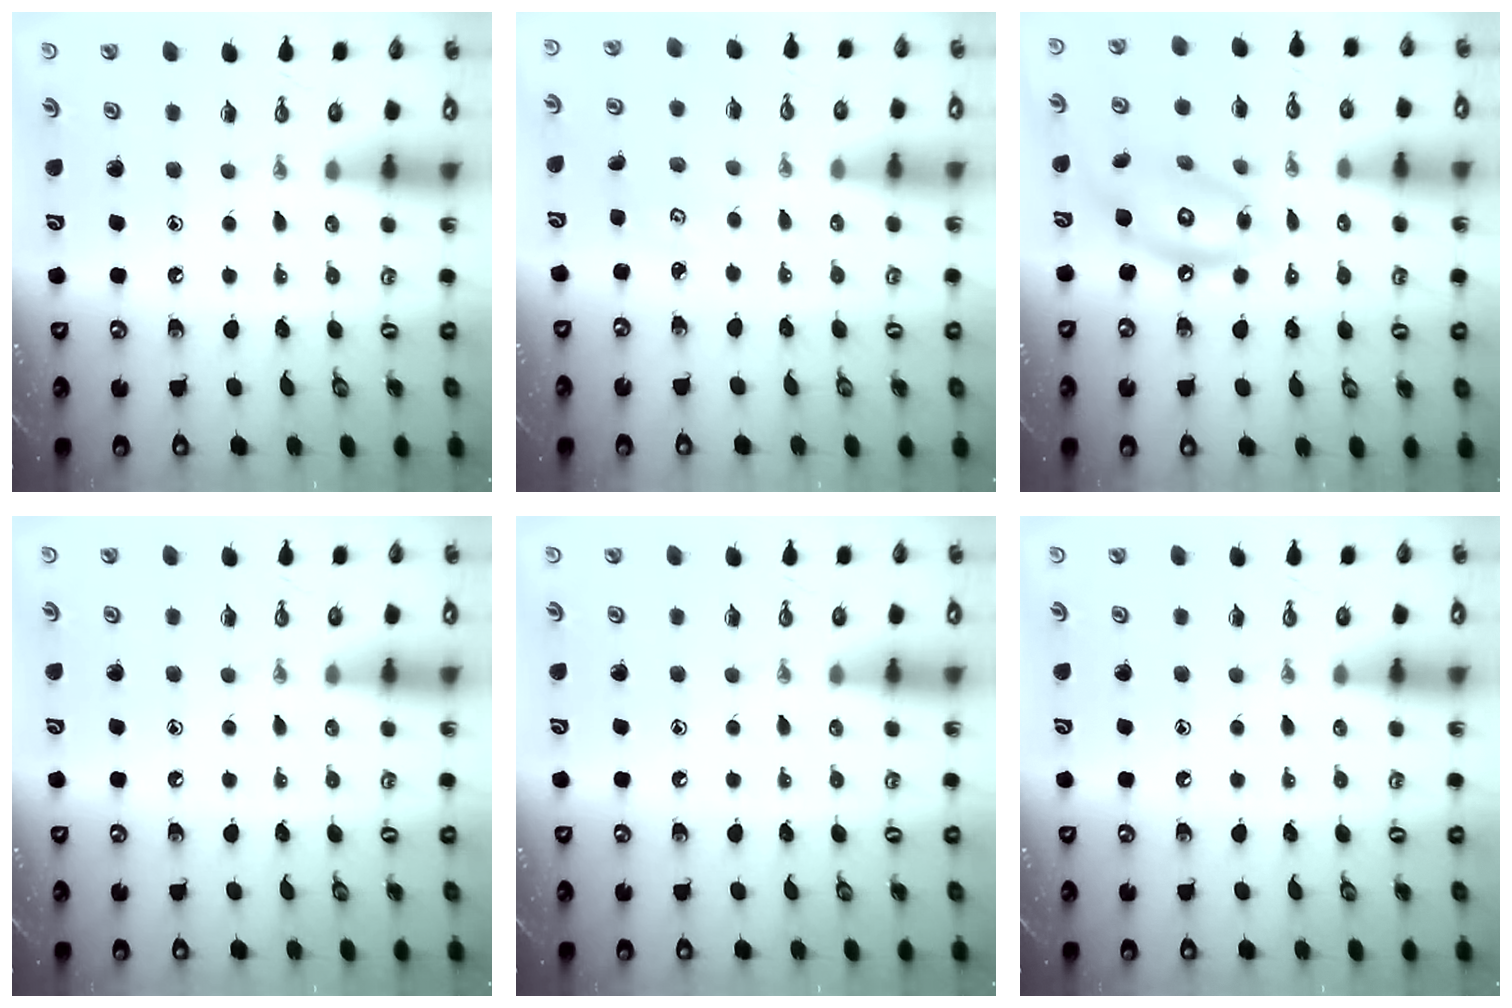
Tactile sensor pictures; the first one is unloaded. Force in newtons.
{"total": 2.0, "press": 2.0, "slide": 0.3}
{"total": 13.8, "press": 13.7, "slide": 1.2}
{"total": 0.0}
{"total": 0.0}
{"total": 0.0}